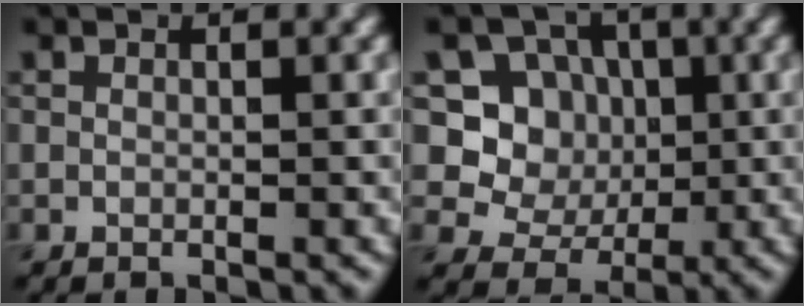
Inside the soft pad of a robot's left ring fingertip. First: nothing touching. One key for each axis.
{"total": 6.2, "fx": 0.8, "fy": 5.7, "fz": 2.2, "tx": -0.030, "ty": 0.005, "tz": 0.000}